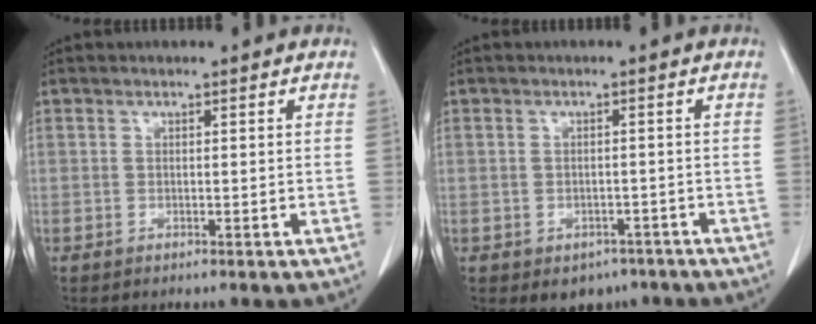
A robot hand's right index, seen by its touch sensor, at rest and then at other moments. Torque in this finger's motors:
{"motor_torque": [-0.80, -0.24, -0.32, -0.10]}